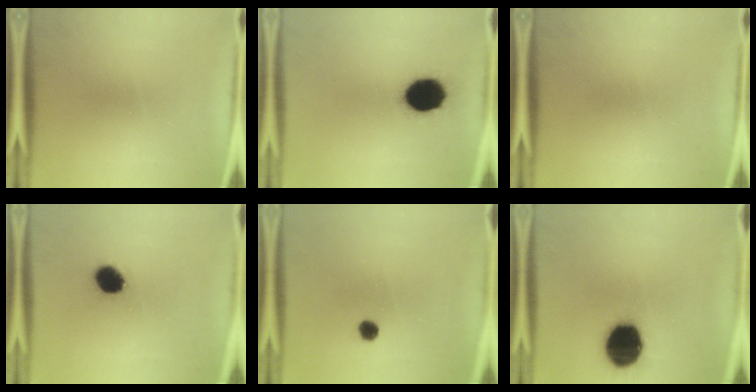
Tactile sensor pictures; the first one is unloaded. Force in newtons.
{"total": 14.1}
{"total": 0.0}
{"total": 7.2}
{"total": 2.3}
{"total": 17.9}